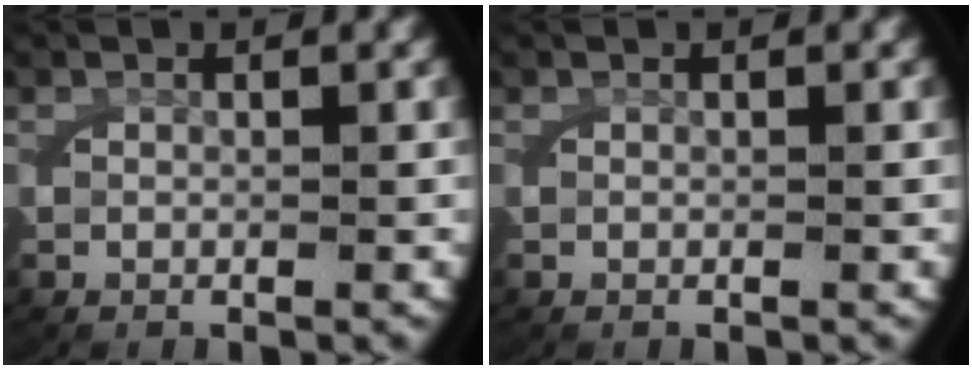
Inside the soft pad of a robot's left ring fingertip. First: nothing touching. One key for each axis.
{"total": 0.0}